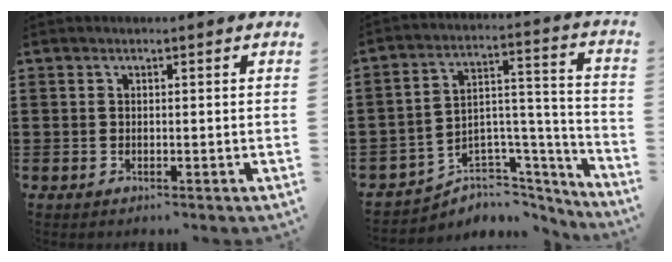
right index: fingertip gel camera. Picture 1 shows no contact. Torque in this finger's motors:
{"motor_torque": [-2.14, 0.00, -1.05, -0.21]}